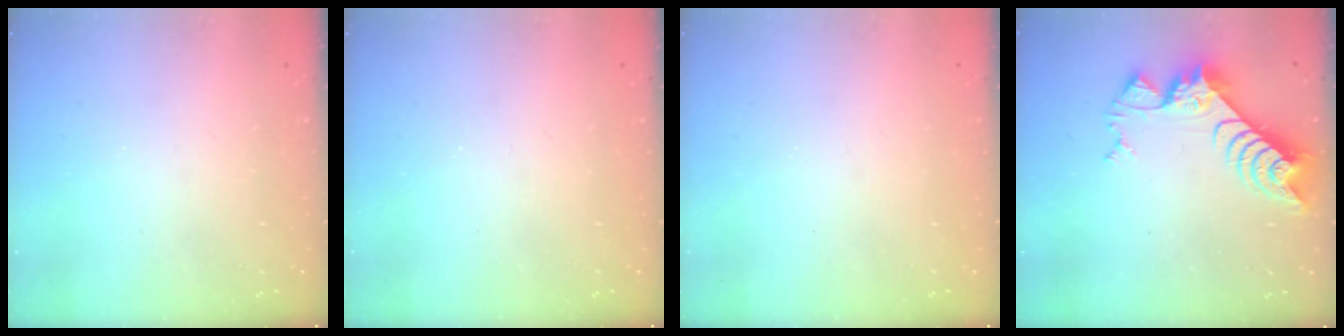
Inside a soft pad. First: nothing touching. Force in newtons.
{"total": 0.0}
{"total": 0.0}
{"total": 8.5, "press": 8.5, "slide": 0.8}